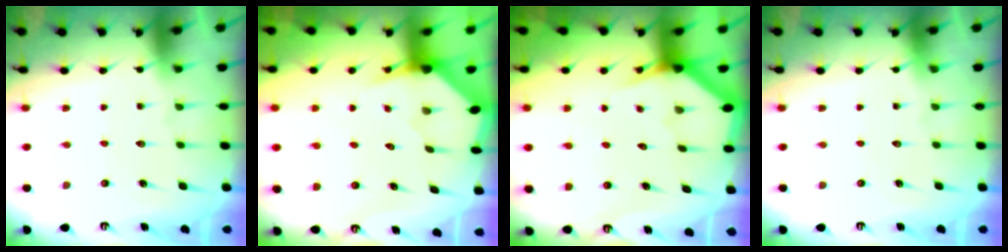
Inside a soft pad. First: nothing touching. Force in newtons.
{"total": 2.8, "press": 2.8, "slide": 0.2}
{"total": 3.1, "press": 3.1, "slide": 0.1}
{"total": 0.0}